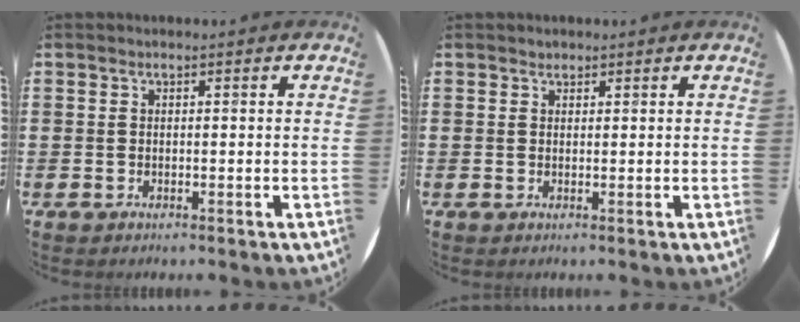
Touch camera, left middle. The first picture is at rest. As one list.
[{"total": 0.7, "force": [0.7, 0.3, -0.1], "torque": [0.001, 0.003, 0.013]}]